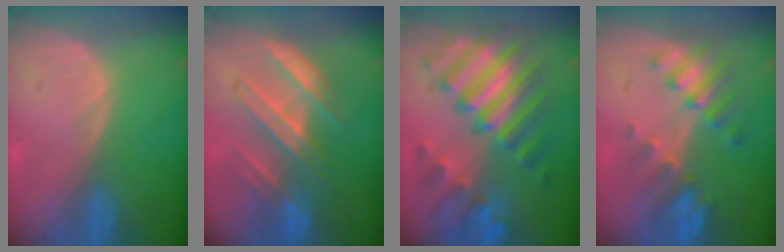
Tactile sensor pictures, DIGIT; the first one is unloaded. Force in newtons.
{"total": 7.1, "press": 7.1, "slide": 0.3}
{"total": 11.3, "press": 11.2, "slide": 1.2}
{"total": 7.7, "press": 6.8, "slide": 3.5}